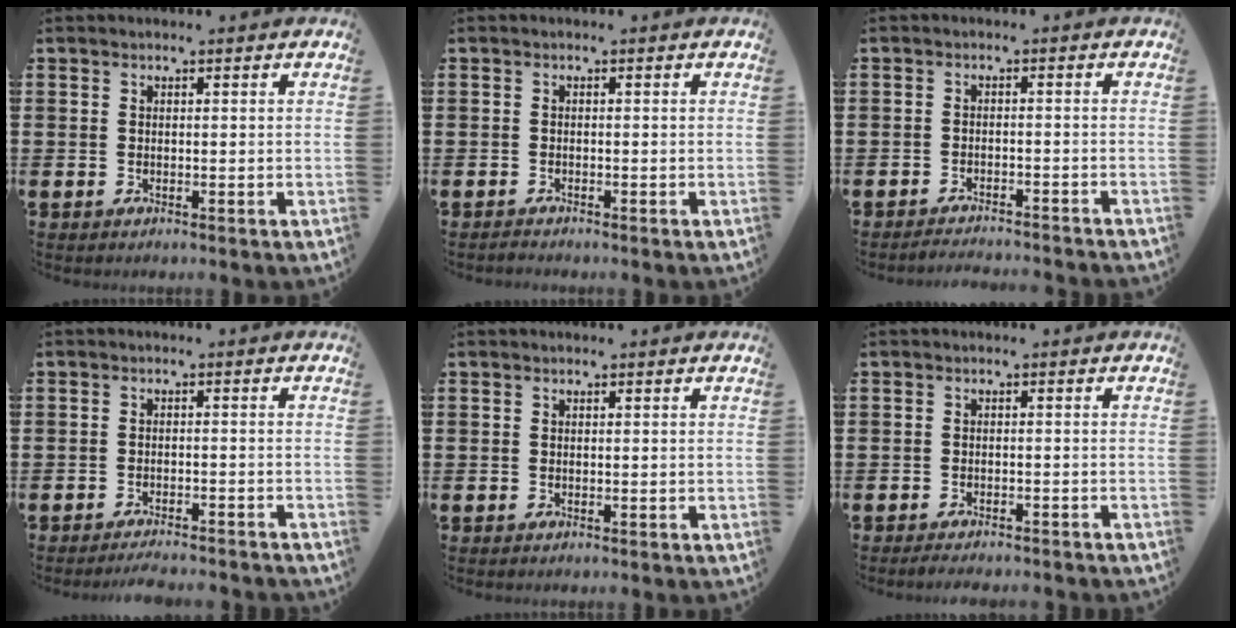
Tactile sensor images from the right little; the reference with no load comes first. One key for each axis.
{"total": 0.5, "fx": -0.5, "fy": 0.0, "fz": 0.0, "tx": -0.002, "ty": -0.002, "tz": -0.010}
{"total": 1.8, "fx": -1.7, "fy": -0.2, "fz": 0.1, "tx": -0.002, "ty": 0.005, "tz": -0.036}
{"total": 1.9, "fx": -1.8, "fy": -0.2, "fz": 0.3, "tx": -0.005, "ty": 0.005, "tz": -0.036}
{"total": 0.0}
{"total": 1.3, "fx": -1.3, "fy": 0.0, "fz": 0.2, "tx": -0.005, "ty": 0.000, "tz": -0.025}